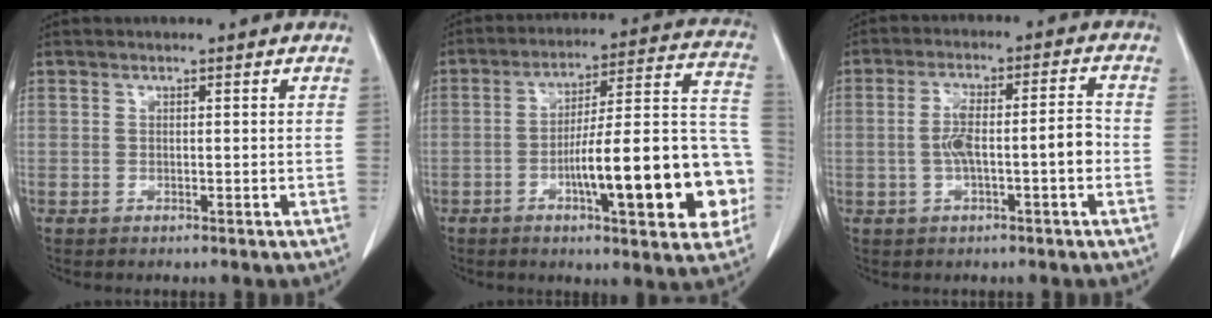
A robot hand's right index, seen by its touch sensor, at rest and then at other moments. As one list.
[{"total": 20.9, "force": [-6.0, 3.8, 19.7], "torque": [-0.223, 0.034, -0.078]}, {"total": 7.6, "force": [-1.4, 1.2, 7.4], "torque": [-0.135, 0.024, -0.021]}]